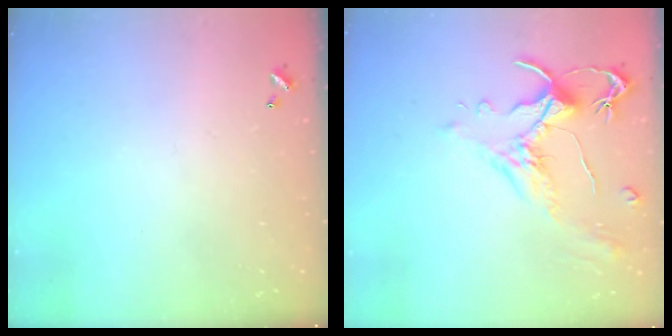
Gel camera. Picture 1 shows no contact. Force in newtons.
{"total": 1.8, "press": 1.2, "slide": 1.3}